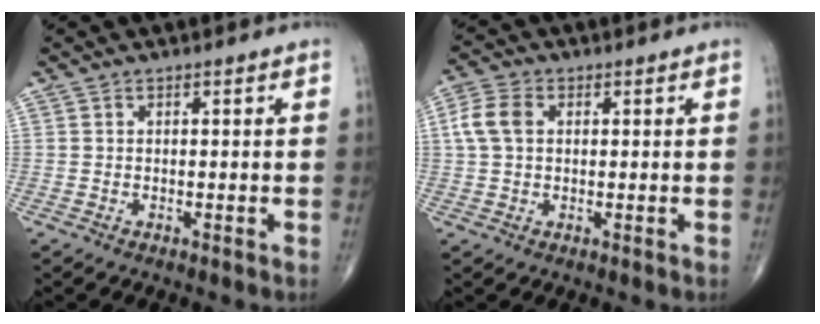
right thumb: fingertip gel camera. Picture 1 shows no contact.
{"total": 5.8, "force": [1.1, 4.0, 4.0], "torque": [-0.092, 0.013, 0.017]}